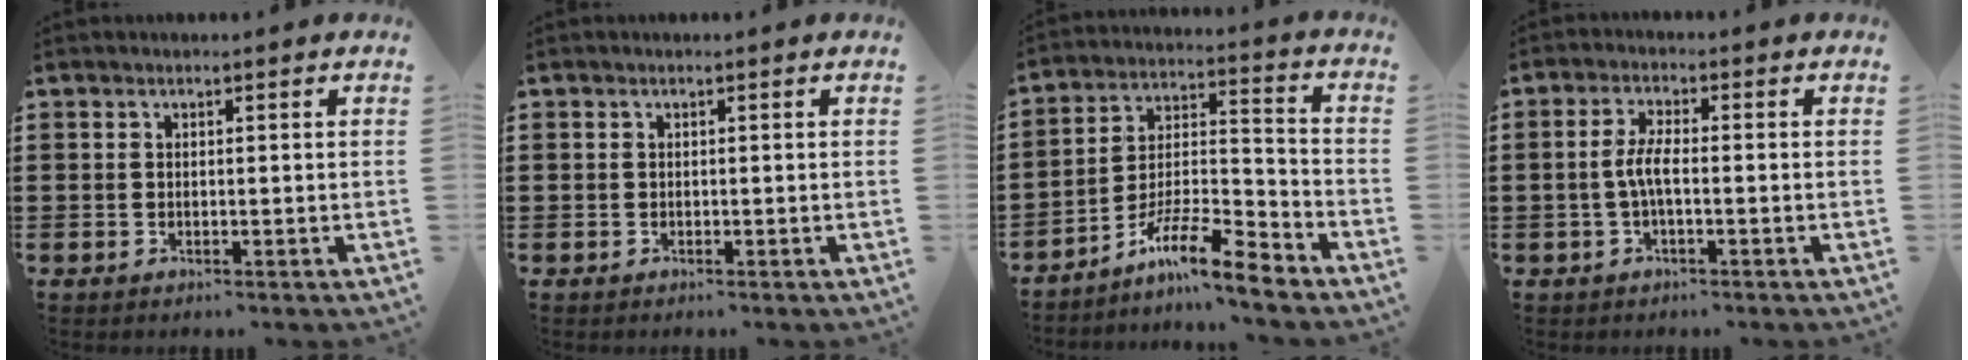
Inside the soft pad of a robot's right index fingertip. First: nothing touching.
{"total": 0.0}
{"total": 10.1, "force": [-8.3, 1.0, 5.7], "torque": [-0.101, 0.012, -0.161]}
{"total": 3.7, "force": [-0.7, 0.8, 3.5], "torque": [-0.086, -0.005, -0.022]}